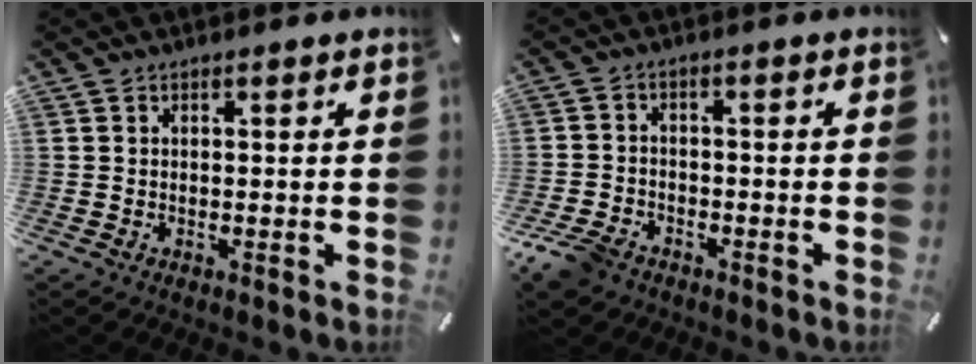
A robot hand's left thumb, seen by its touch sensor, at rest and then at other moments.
{"total": 5.7, "force": [-4.2, 3.2, 2.1], "torque": [-0.061, 0.013, -0.086]}